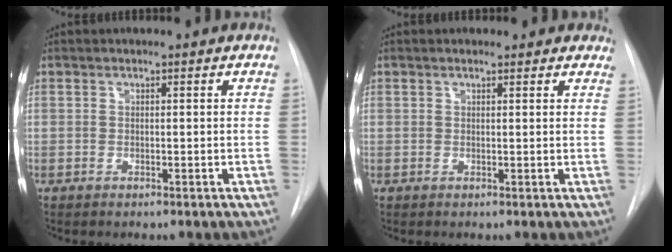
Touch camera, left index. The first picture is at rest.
{"total": 3.4, "force": [2.8, 1.4, 1.3], "torque": [-0.008, 0.010, 0.022]}